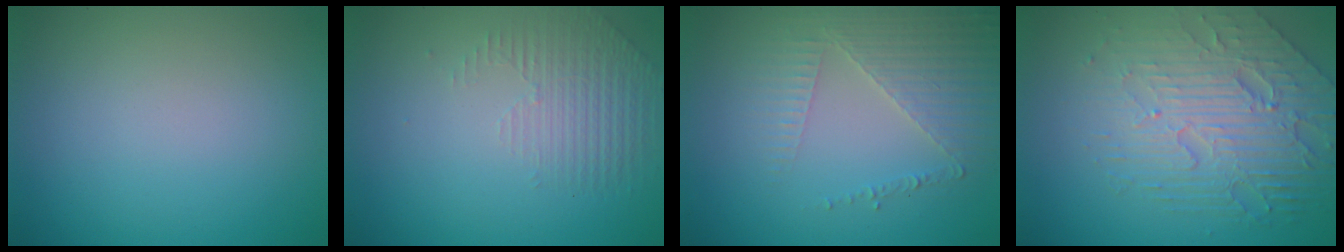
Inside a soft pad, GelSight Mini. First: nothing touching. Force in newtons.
{"total": 1.5, "press": 0.9, "slide": 1.2}
{"total": 3.6, "press": 3.2, "slide": 1.7}
{"total": 7.0, "press": 5.1, "slide": 4.8}